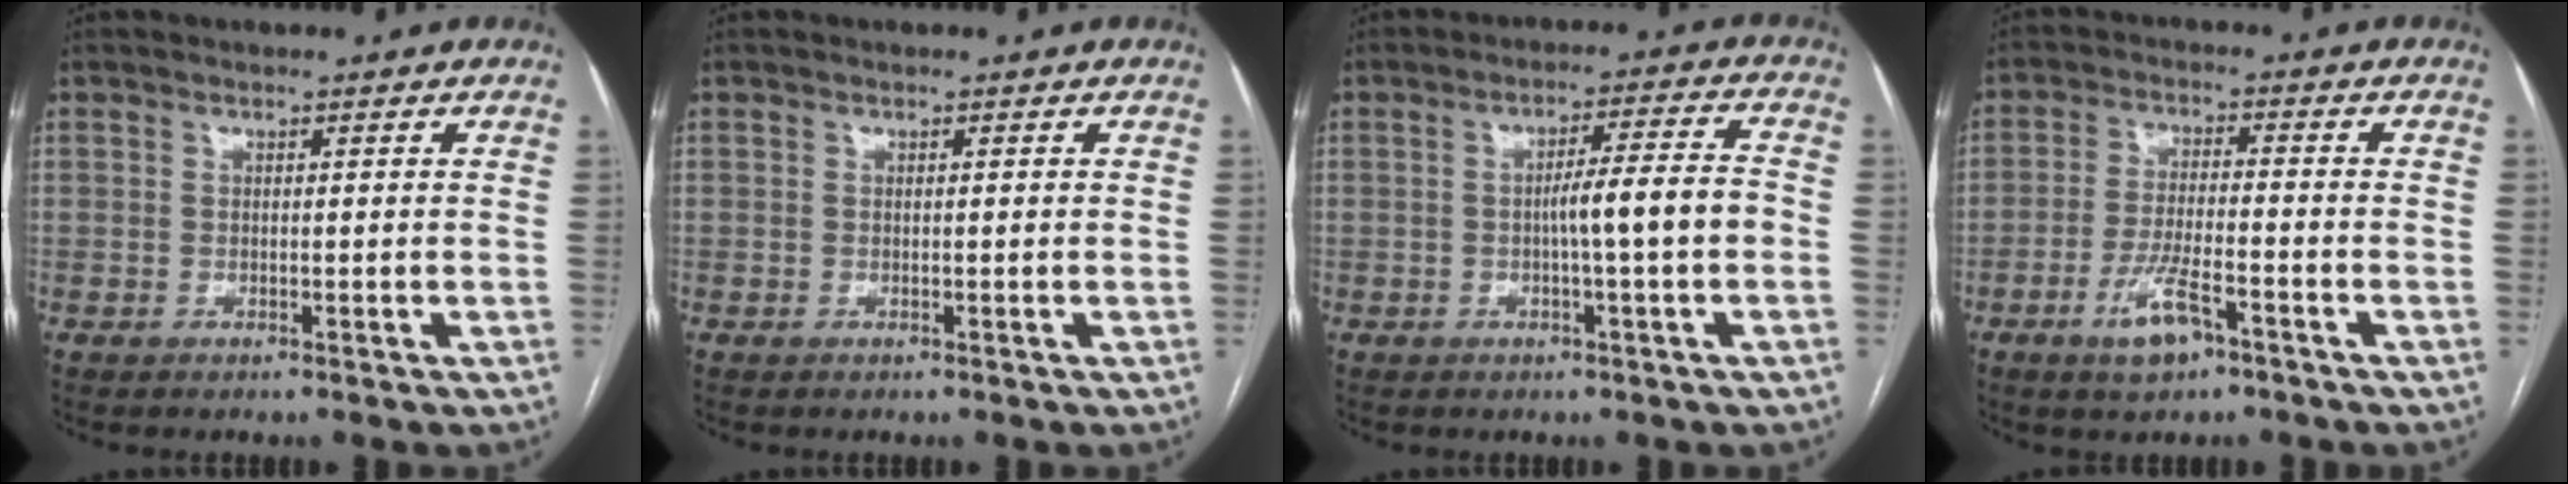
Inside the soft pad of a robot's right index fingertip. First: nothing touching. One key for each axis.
{"total": 0.0}
{"total": 6.9, "fx": -1.2, "fy": -0.2, "fz": 6.8, "tx": -0.109, "ty": 0.013, "tz": -0.017}
{"total": 6.9, "fx": -3.9, "fy": 1.7, "fz": 5.4, "tx": -0.108, "ty": -0.006, "tz": -0.067}